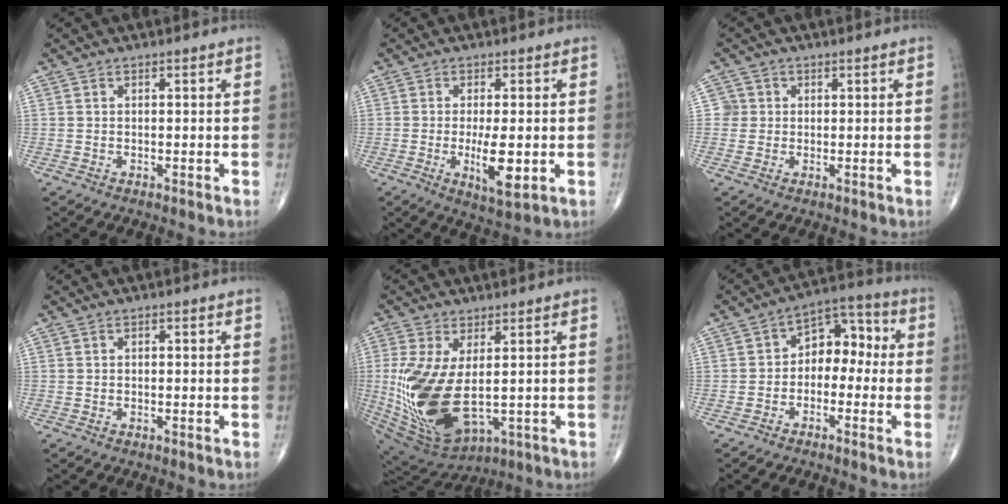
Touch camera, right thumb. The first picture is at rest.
{"total": 7.7, "force": [-1.4, 2.3, 7.2], "torque": [-0.122, -0.017, -0.018]}
{"total": 2.4, "force": [0.2, 2.4, 0.0], "torque": [0.020, 0.006, -0.001]}
{"total": 0.6, "force": [-0.1, 0.3, 0.4], "torque": [-0.004, 0.003, -0.003]}
{"total": 17.8, "force": [-0.6, 9.3, 15.2], "torque": [-0.316, -0.021, 0.018]}
{"total": 8.5, "force": [-0.9, 5.9, 6.0], "torque": [-0.052, 0.046, -0.033]}